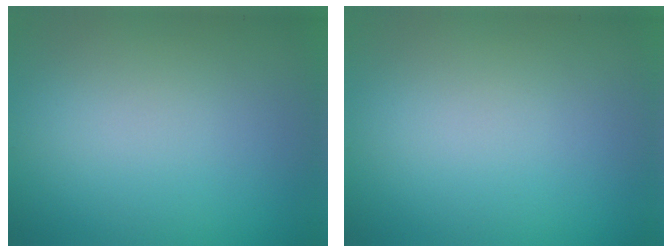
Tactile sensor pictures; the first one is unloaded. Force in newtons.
{"total": 0.0}